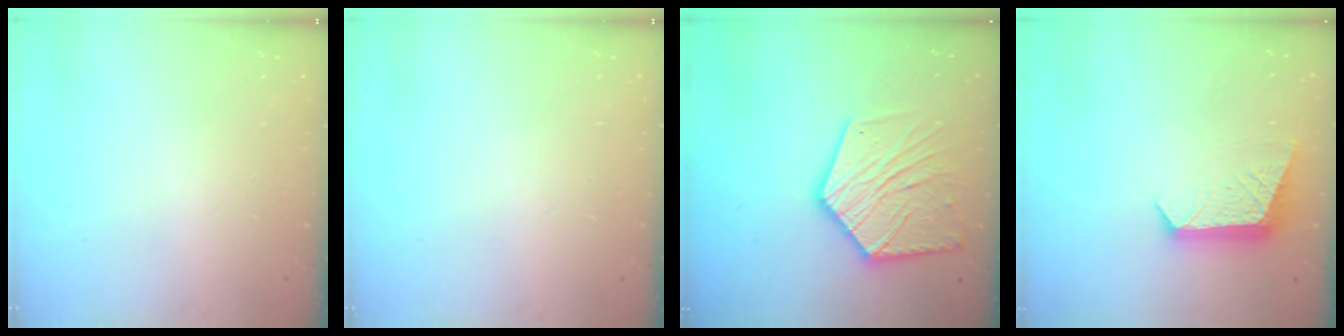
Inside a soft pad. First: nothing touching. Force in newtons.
{"total": 0.0}
{"total": 18.2, "press": 18.2, "slide": 1.4}
{"total": 9.3, "press": 9.2, "slide": 0.8}